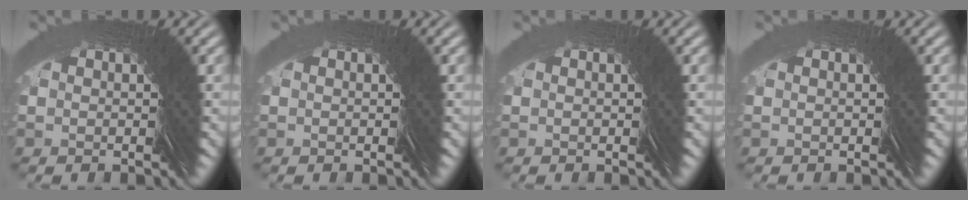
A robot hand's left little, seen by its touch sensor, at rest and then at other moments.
{"total": 0.0}
{"total": 0.0}
{"total": 0.0}